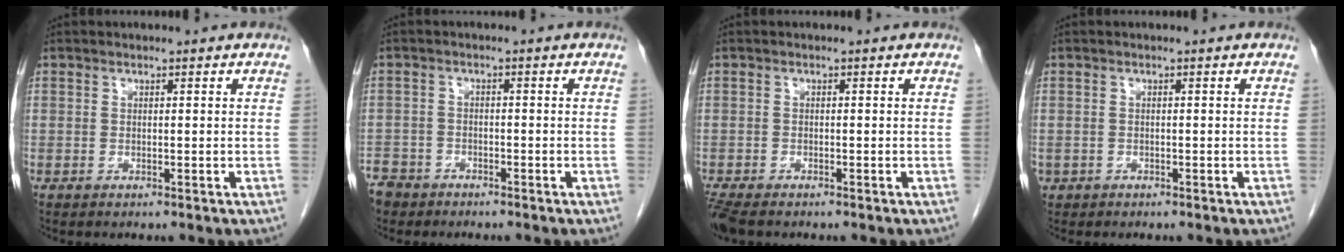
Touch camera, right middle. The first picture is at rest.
{"total": 4.9, "force": [-4.0, 2.7, 0.0], "torque": [-0.004, 0.000, -0.080]}
{"total": 3.6, "force": [-3.0, 1.0, 1.7], "torque": [-0.039, -0.012, -0.054]}
{"total": 0.9, "force": [-0.5, 0.7, 0.0], "torque": [-0.010, 0.004, -0.005]}